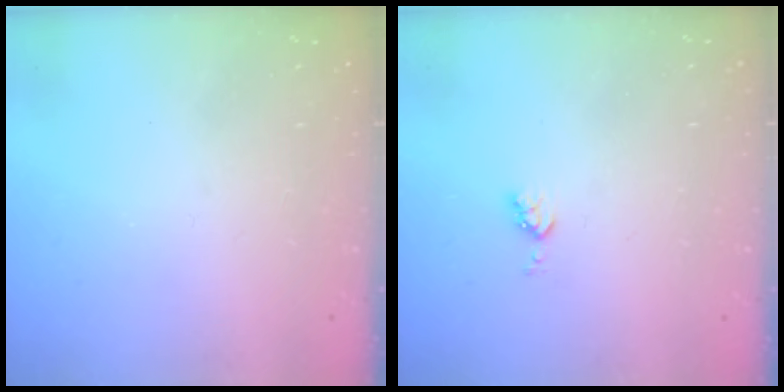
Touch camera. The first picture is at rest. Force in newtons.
{"total": 4.0, "press": 4.0, "slide": 0.5}